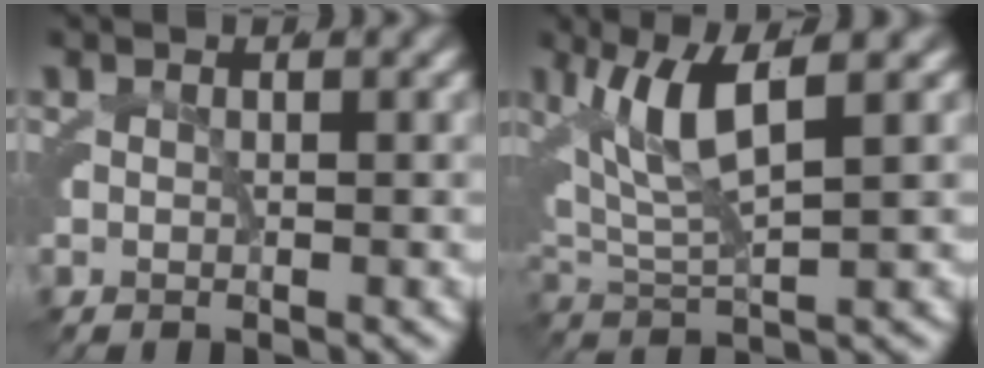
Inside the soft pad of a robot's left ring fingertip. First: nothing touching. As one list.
[{"total": 5.9, "force": [2.4, 2.1, 4.9], "torque": [-0.099, 0.005, 0.042]}]